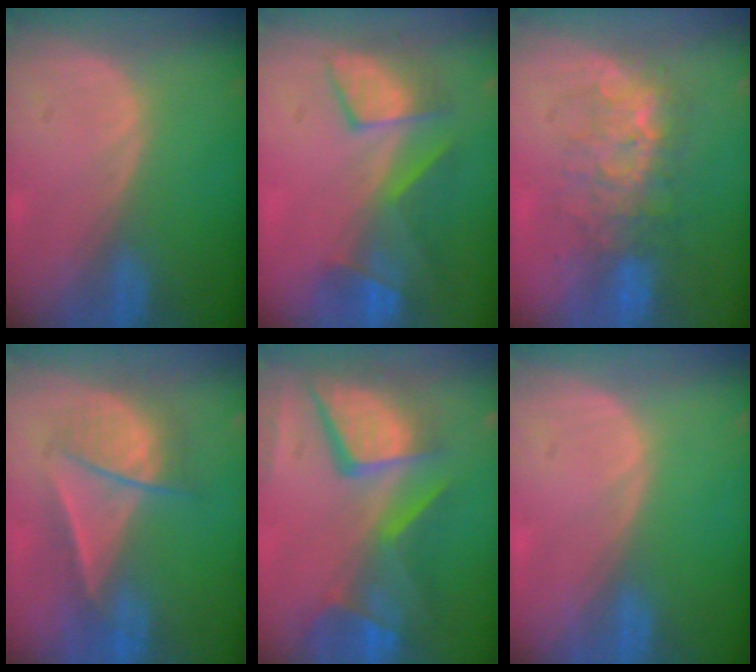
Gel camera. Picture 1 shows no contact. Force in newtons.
{"total": 7.9, "press": 7.7, "slide": 1.8}
{"total": 8.1, "press": 7.8, "slide": 2.3}
{"total": 6.6, "press": 6.6, "slide": 0.5}
{"total": 12.6, "press": 10.3, "slide": 7.2}
{"total": 0.0}